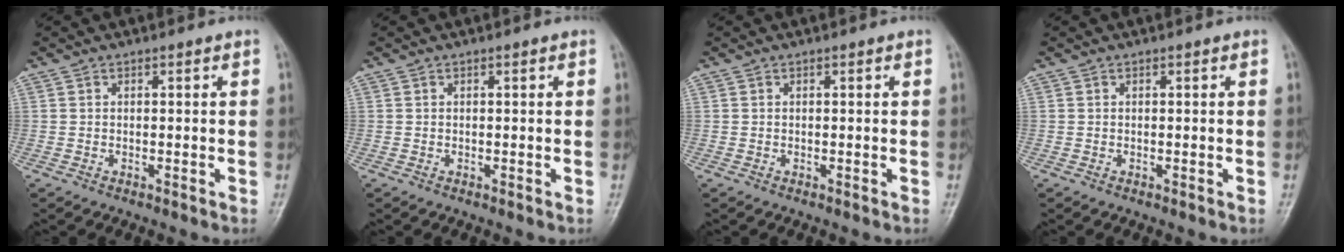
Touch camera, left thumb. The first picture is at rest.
{"total": 0.0}
{"total": 0.0}
{"total": 0.0}